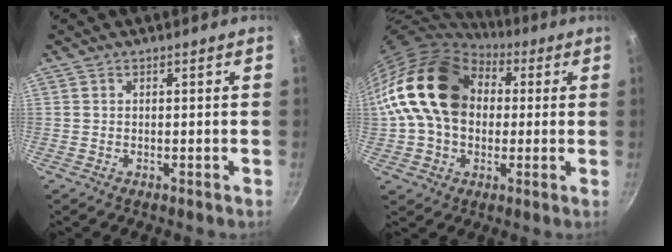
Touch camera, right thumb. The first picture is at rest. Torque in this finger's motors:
{"motor_torque": [1.30, 3.71, 1.30, -0.95, 0.27]}